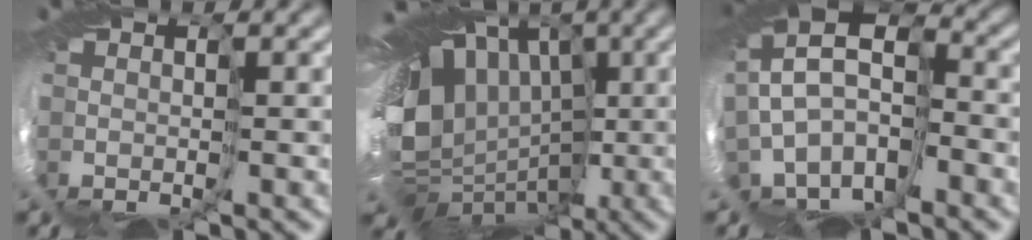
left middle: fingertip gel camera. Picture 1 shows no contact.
{"total": 15.4, "force": [1.7, 12.2, 9.1], "torque": [-0.146, 0.003, 0.017]}
{"total": 10.3, "force": [-1.6, 7.1, 7.2], "torque": [-0.160, 0.012, -0.009]}